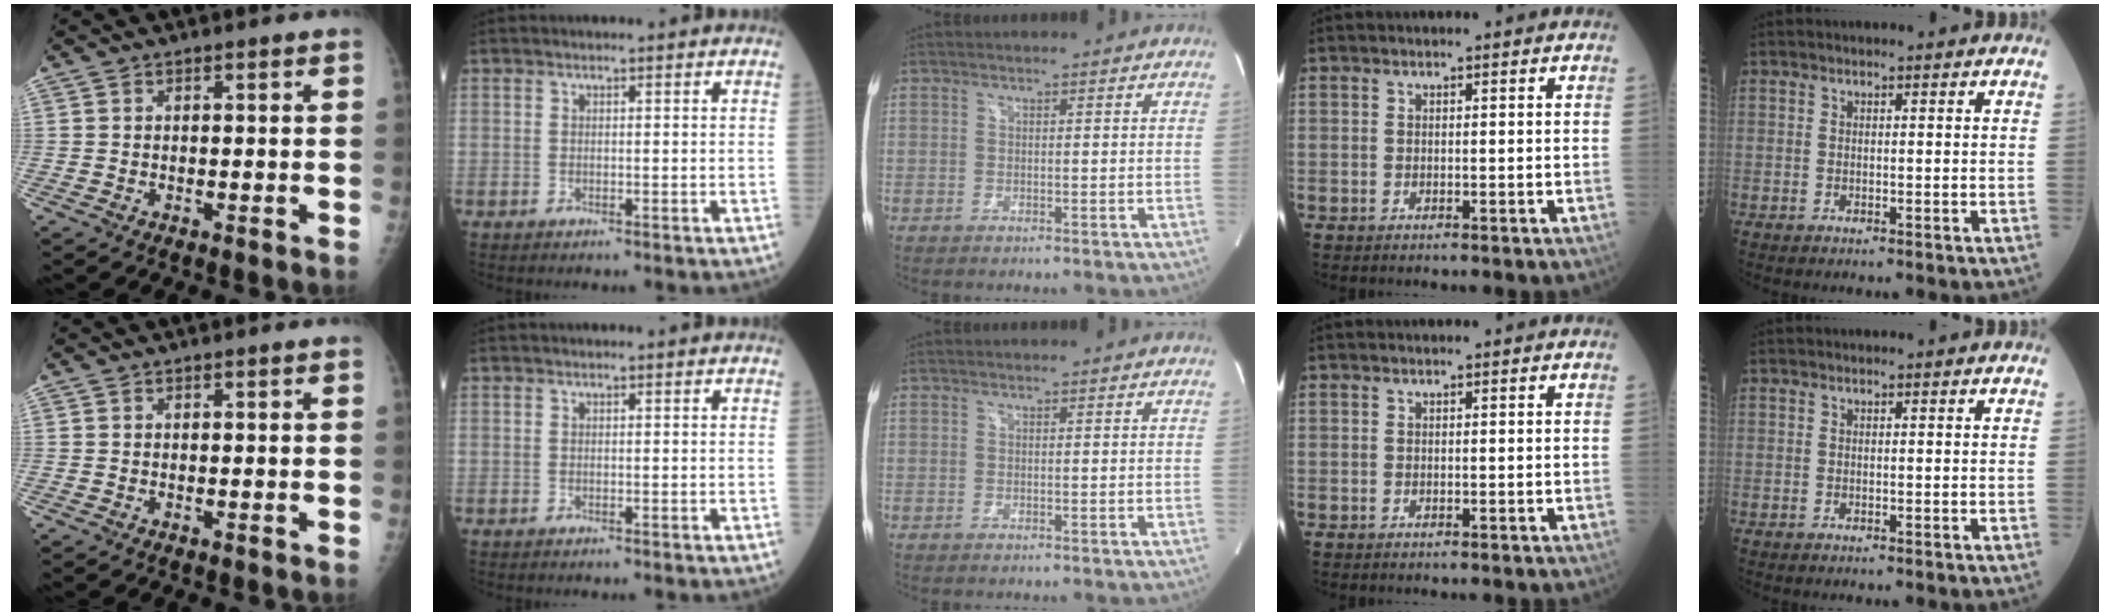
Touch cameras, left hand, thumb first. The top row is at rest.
{}